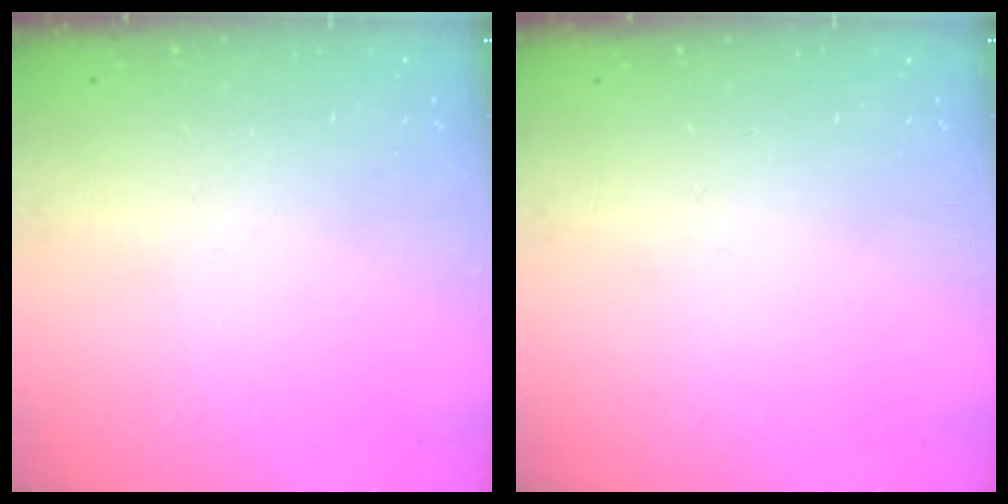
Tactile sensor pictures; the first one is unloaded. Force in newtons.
{"total": 0.0}